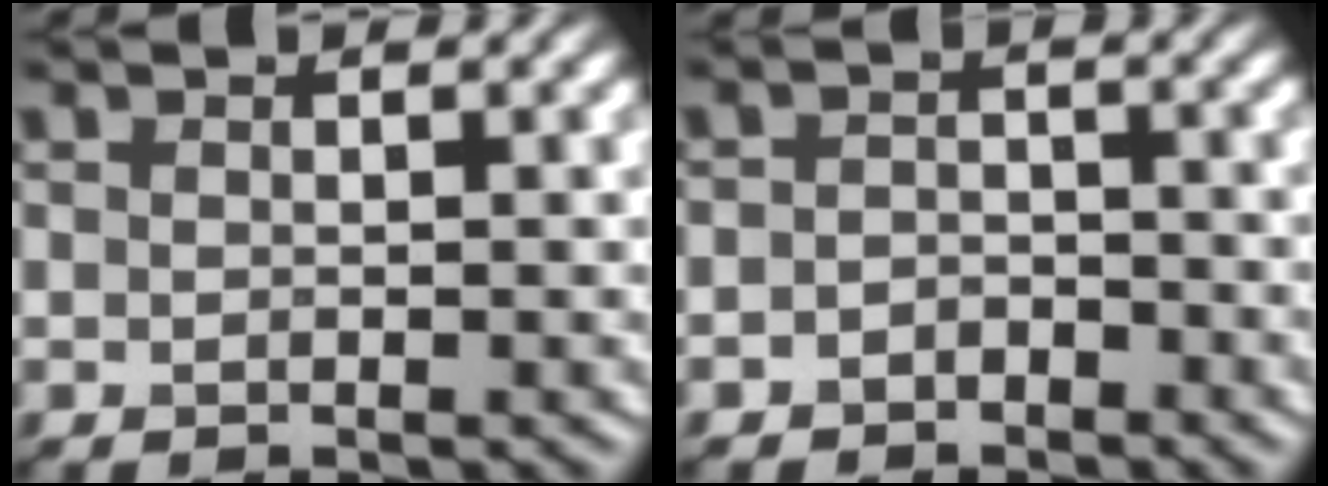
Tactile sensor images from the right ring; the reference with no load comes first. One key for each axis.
{"total": 1.7, "fx": -1.2, "fy": 1.2, "fz": 0.4, "tx": -0.001, "ty": 0.006, "tz": -0.026}